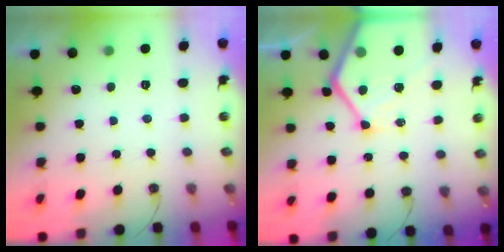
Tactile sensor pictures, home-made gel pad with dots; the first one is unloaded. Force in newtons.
{"total": 19.3, "press": 19.2, "slide": 2.1}